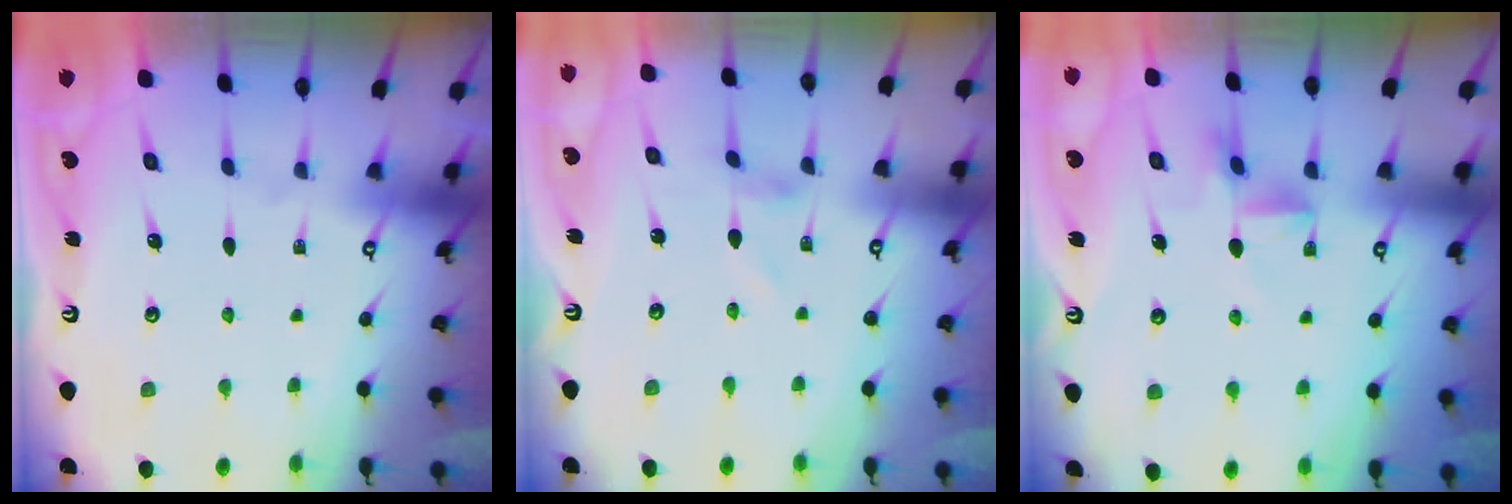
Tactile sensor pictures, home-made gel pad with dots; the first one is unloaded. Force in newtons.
{"total": 1.3, "press": 1.3, "slide": 0.1}
{"total": 4.1, "press": 4.1, "slide": 0.6}